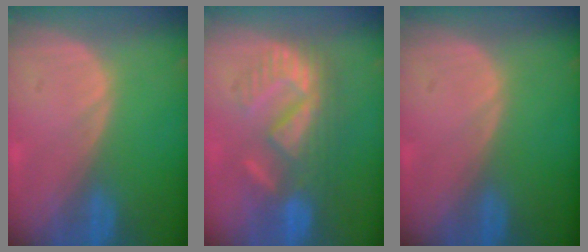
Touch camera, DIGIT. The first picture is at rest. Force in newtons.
{"total": 8.8, "press": 8.7, "slide": 1.7}
{"total": 0.0}